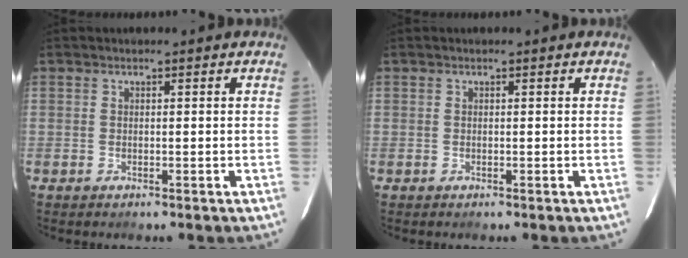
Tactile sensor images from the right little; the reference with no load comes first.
{"total": 0.0}